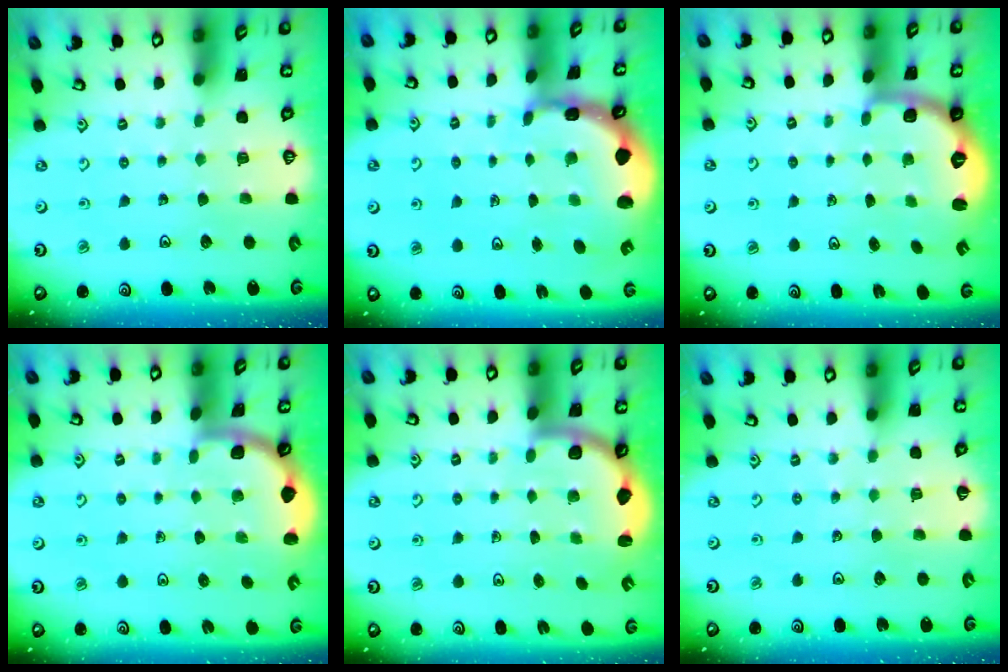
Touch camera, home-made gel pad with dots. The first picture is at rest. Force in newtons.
{"total": 2.2, "press": 2.0, "slide": 0.9}
{"total": 2.6, "press": 1.6, "slide": 2.1}
{"total": 1.9, "press": 1.9, "slide": 0.0}
{"total": 2.5, "press": 2.5, "slide": 0.6}
{"total": 2.1, "press": 2.1, "slide": 0.4}